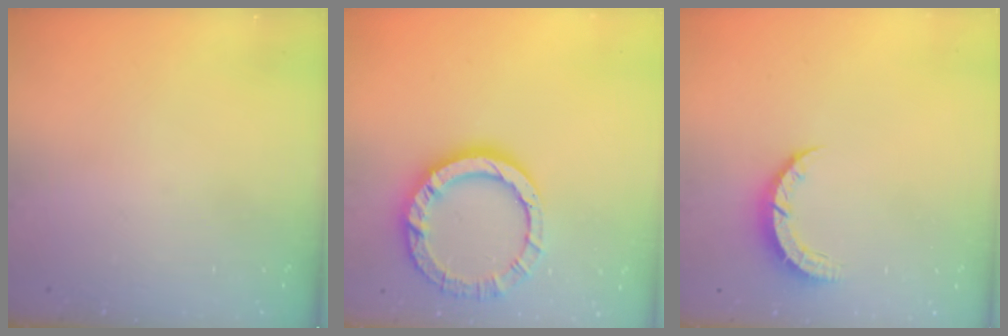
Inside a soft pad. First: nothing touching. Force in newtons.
{"total": 13.3, "press": 13.2, "slide": 1.4}
{"total": 4.4, "press": 4.4, "slide": 0.5}